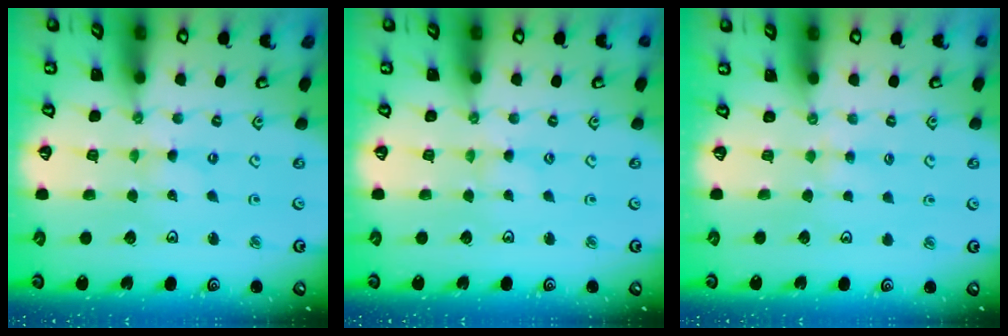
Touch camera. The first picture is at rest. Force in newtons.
{"total": 1.1, "press": 1.1, "slide": 0.2}
{"total": 3.3, "press": 3.3, "slide": 0.4}